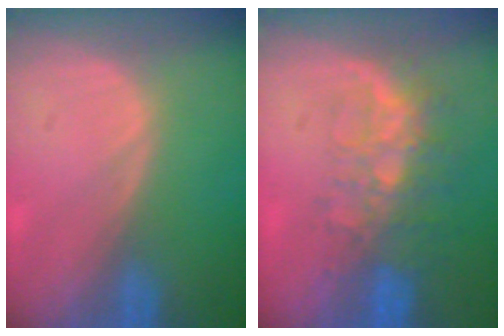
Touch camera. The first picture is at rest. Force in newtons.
{"total": 8.2, "press": 6.7, "slide": 4.6}